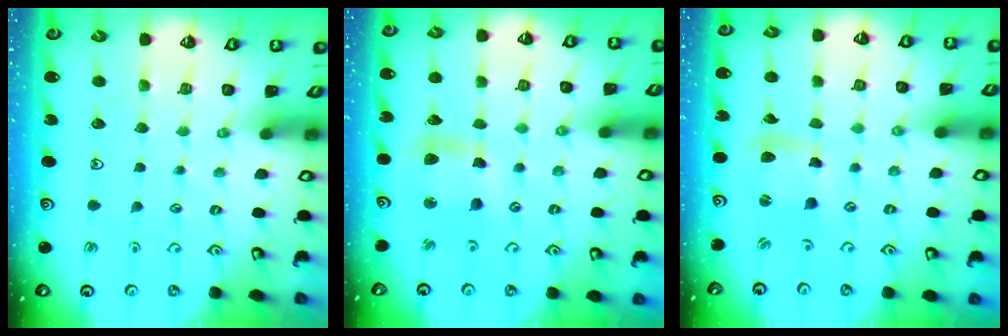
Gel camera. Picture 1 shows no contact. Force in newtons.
{"total": 9.9, "press": 9.9, "slide": 1.1}
{"total": 7.6, "press": 7.6, "slide": 1.1}